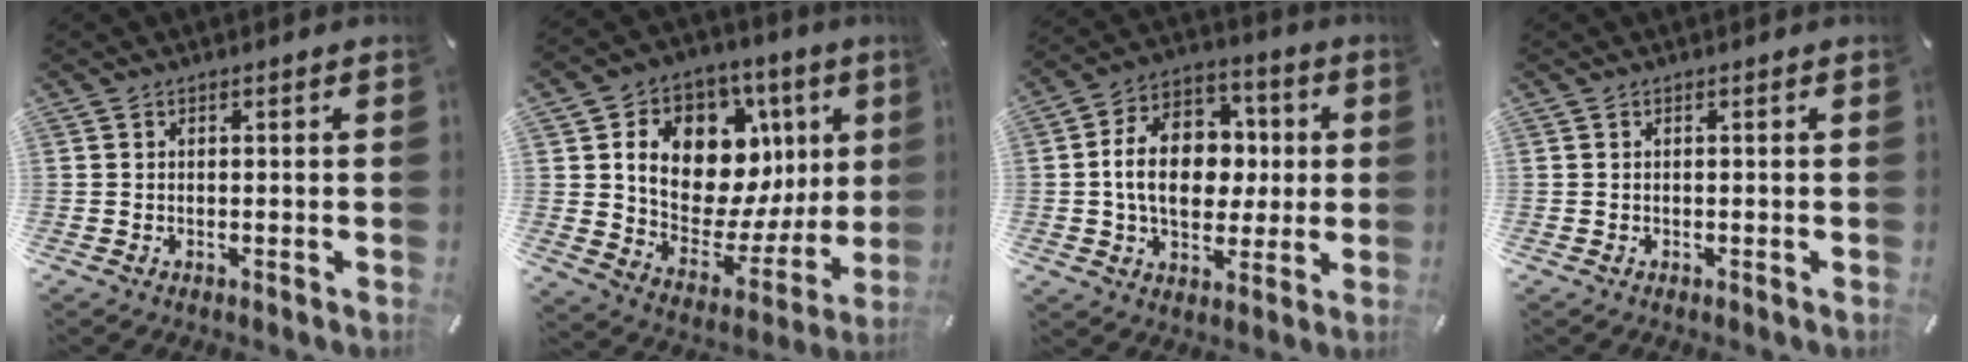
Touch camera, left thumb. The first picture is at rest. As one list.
[{"total": 15.7, "force": [6.4, 10.8, 9.5], "torque": [-0.130, -0.061, 0.111]}, {"total": 15.7, "force": [-0.2, 11.8, 10.3], "torque": [-0.182, 0.011, -0.002]}, {"total": 0.0}]